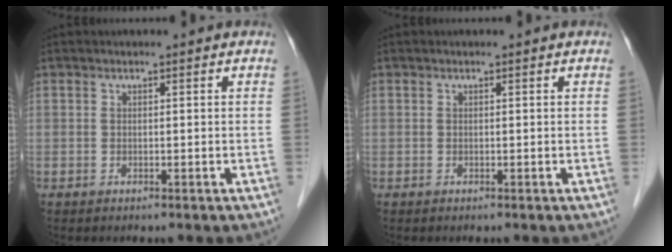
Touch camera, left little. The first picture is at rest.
{"total": 0.0}